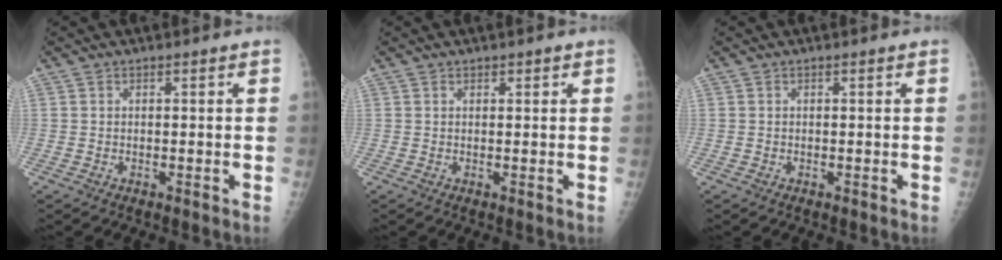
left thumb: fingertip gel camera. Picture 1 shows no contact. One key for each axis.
{"total": 0.8, "fx": 0.5, "fy": 0.4, "fz": 0.4, "tx": 0.001, "ty": -0.001, "tz": 0.005}
{"total": 0.0}